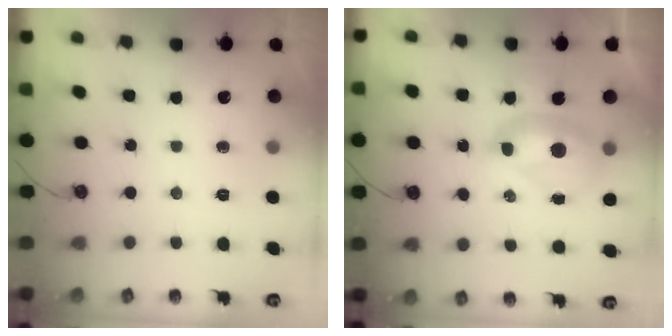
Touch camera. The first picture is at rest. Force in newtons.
{"total": 2.7, "press": 2.6, "slide": 0.6}